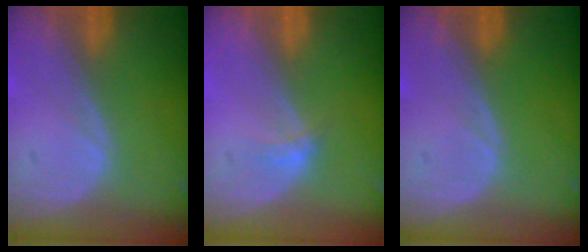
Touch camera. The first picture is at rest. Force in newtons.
{"total": 1.6, "press": 1.3, "slide": 1.0}
{"total": 0.0}